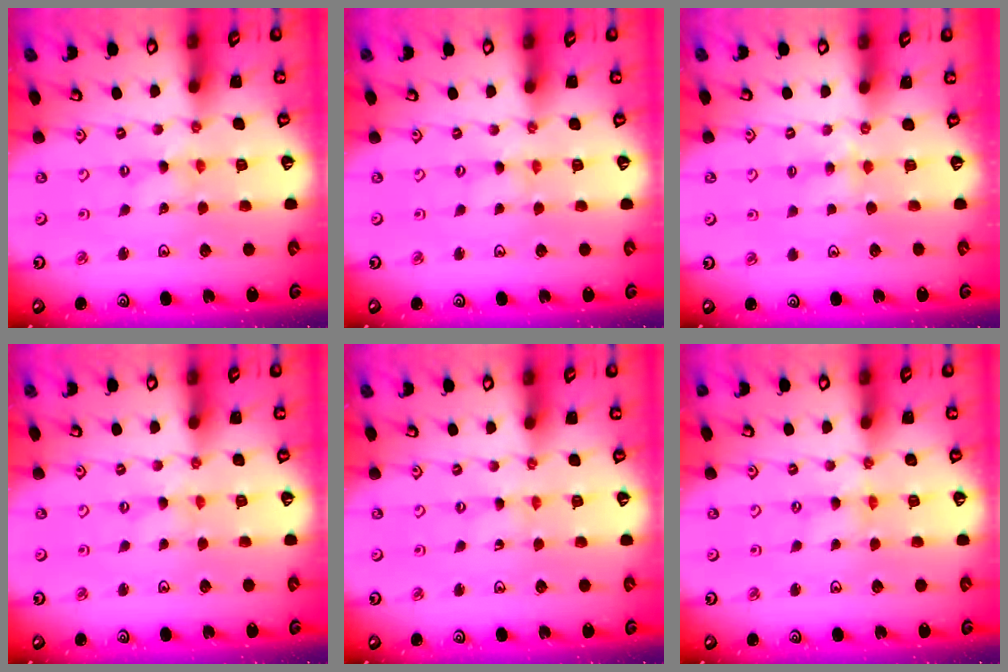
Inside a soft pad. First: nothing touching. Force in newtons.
{"total": 0.0}
{"total": 4.0, "press": 4.0, "slide": 0.7}
{"total": 0.0}
{"total": 0.6, "press": 0.6, "slide": 0.1}
{"total": 0.0}